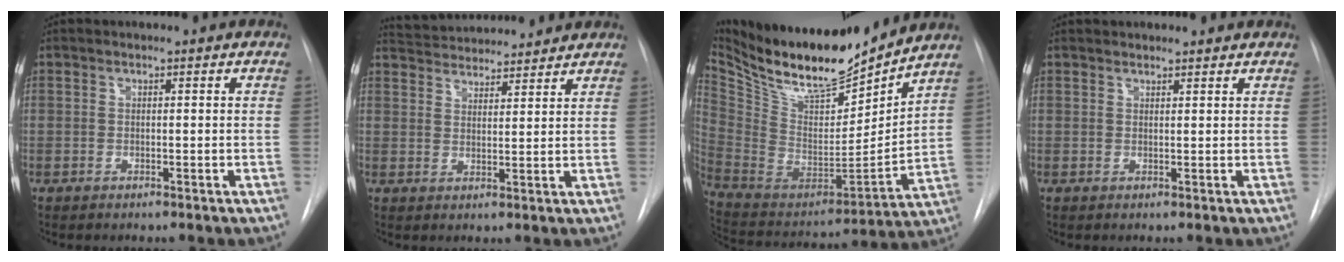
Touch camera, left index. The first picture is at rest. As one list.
[{"total": 11.3, "force": [10.9, 1.9, 2.6], "torque": [-0.041, 0.022, 0.161]}, {"total": 20.9, "force": [18.4, 4.0, 9.1], "torque": [-0.171, -0.033, 0.322]}, {"total": 4.3, "force": [4.1, 0.9, 1.0], "torque": [-0.011, 0.027, 0.049]}]